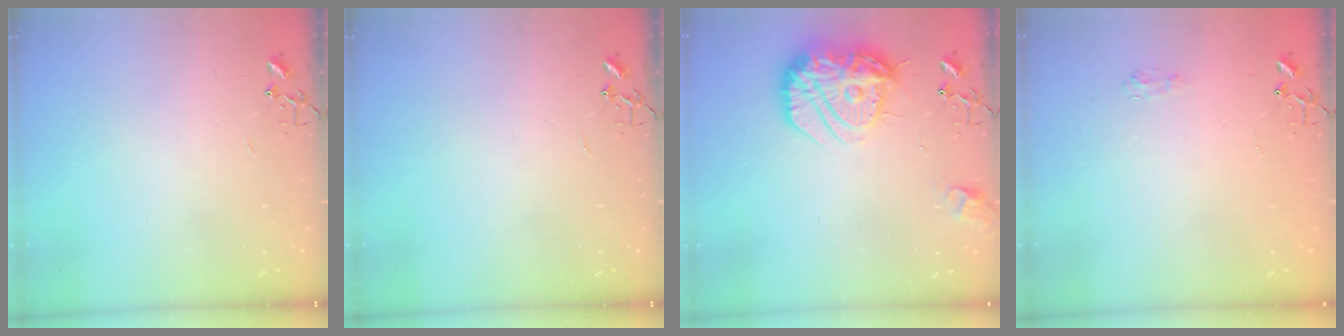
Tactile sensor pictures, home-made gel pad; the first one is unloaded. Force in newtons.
{"total": 0.0}
{"total": 18.5, "press": 18.4, "slide": 1.7}
{"total": 5.2, "press": 5.1, "slide": 0.6}